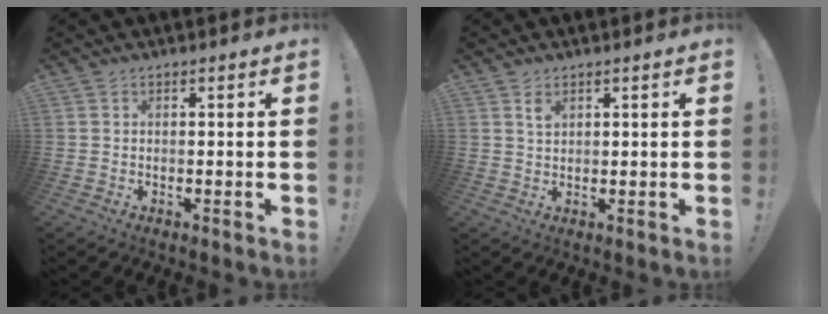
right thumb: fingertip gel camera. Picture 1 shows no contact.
{"total": 2.2, "force": [1.4, 1.1, 1.3], "torque": [-0.011, -0.010, 0.023]}